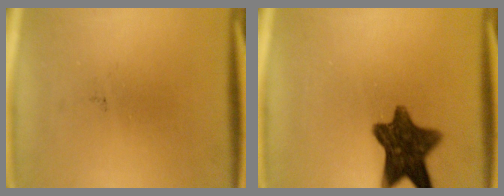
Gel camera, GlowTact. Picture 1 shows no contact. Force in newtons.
{"total": 10.8}